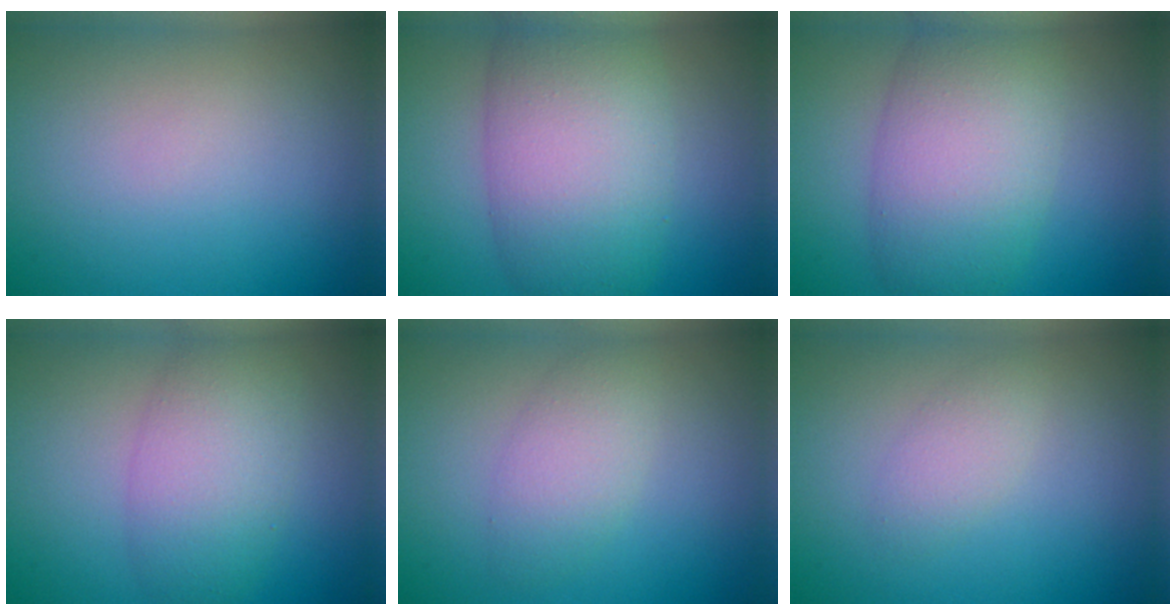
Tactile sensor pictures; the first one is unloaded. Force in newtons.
{"total": 9.5, "press": 9.5, "slide": 0.5}
{"total": 8.0, "press": 8.0, "slide": 0.4}
{"total": 5.6, "press": 5.5, "slide": 0.4}
{"total": 2.6, "press": 2.6, "slide": 0.3}
{"total": 1.7, "press": 1.7, "slide": 0.1}